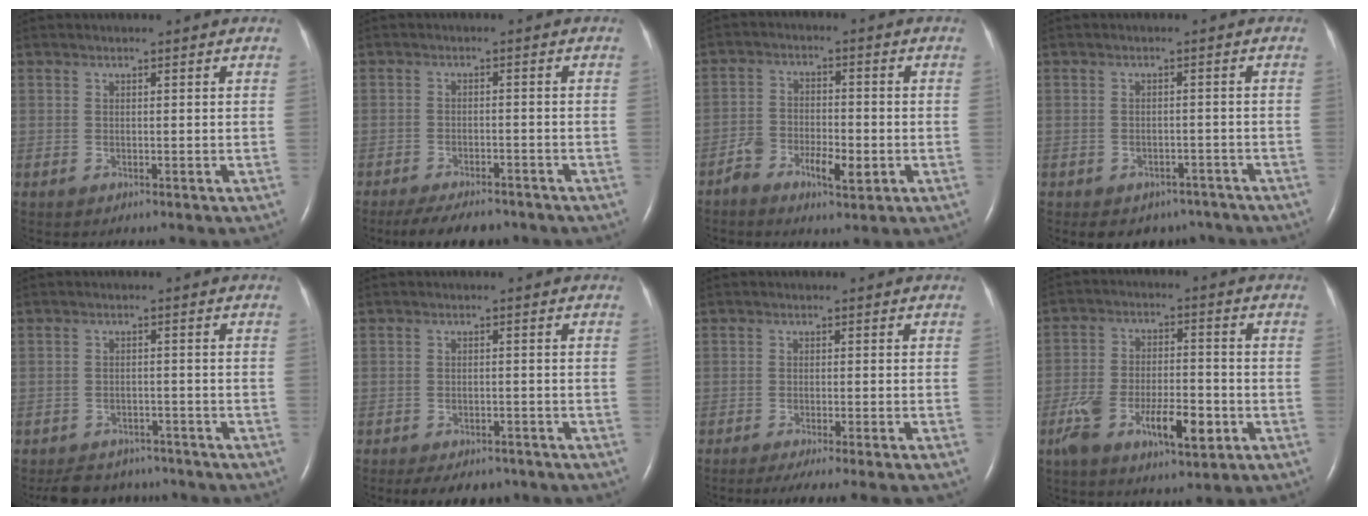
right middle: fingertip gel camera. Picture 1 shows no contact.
{"total": 8.4, "force": [-7.1, 2.7, 3.6], "torque": [-0.053, -0.009, -0.106]}
{"total": 5.8, "force": [-2.8, 2.5, 4.4], "torque": [-0.083, 0.008, -0.047]}
{"total": 7.2, "force": [-5.8, 4.1, 1.4], "torque": [-0.009, 0.011, -0.067]}
{"total": 8.7, "force": [-7.7, 3.6, 1.4], "torque": [-0.024, 0.004, -0.100]}
{"total": 7.6, "force": [-6.2, 3.3, 2.8], "torque": [-0.034, 0.000, -0.081]}
{"total": 7.6, "force": [-6.3, -1.0, 4.1], "torque": [-0.038, -0.016, -0.091]}
{"total": 11.4, "force": [-4.8, 4.0, 9.6], "torque": [-0.182, 0.003, -0.075]}